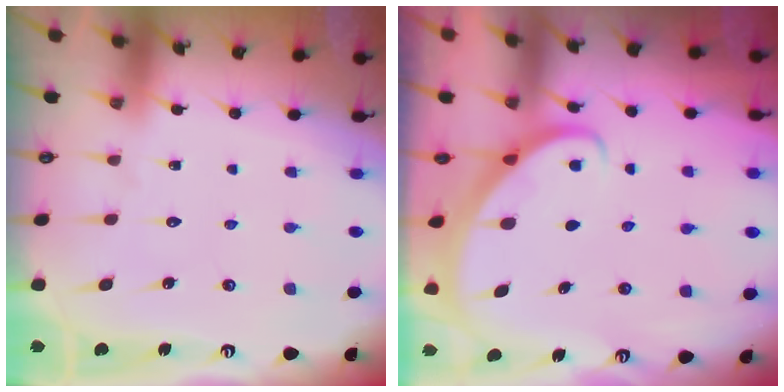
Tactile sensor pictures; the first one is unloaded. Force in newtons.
{"total": 2.8, "press": 2.8, "slide": 0.2}